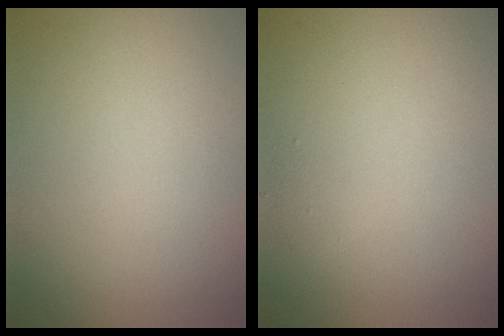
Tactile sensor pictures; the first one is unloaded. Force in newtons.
{"total": 0.5, "press": 0.5, "slide": 0.0}